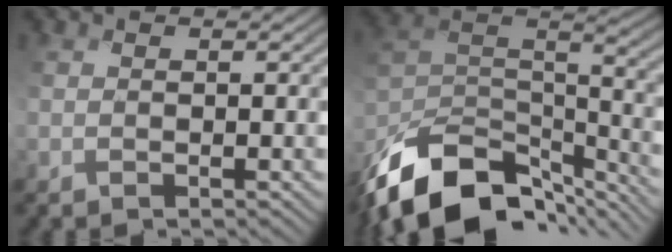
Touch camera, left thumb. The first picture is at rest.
{"total": 16.6, "force": [-12.2, 7.3, 8.5], "torque": [-0.211, -0.013, -0.210]}